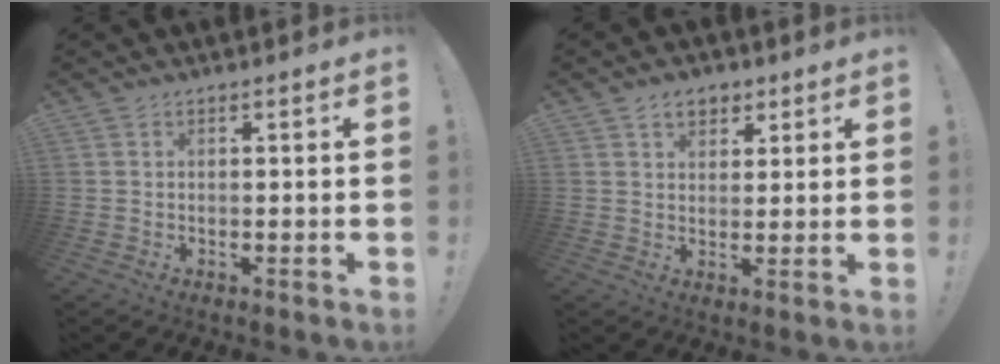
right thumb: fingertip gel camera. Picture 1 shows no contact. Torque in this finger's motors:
{"motor_torque": [0.00, 0.15, 0.11, -0.04, 0.00]}